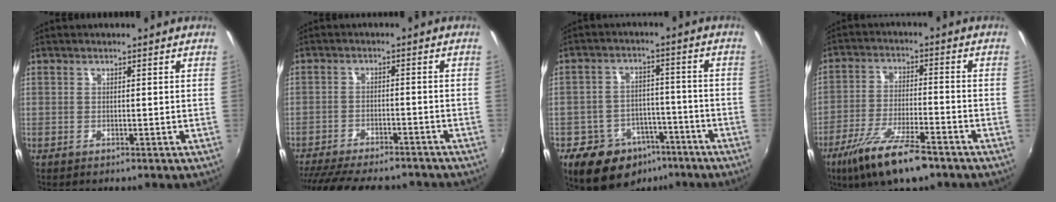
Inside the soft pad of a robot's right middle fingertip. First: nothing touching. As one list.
[{"total": 17.6, "force": [-14.9, 4.8, 7.9], "torque": [-0.165, -0.028, -0.219]}, {"total": 13.0, "force": [-8.3, 8.8, 4.8], "torque": [-0.111, 0.016, -0.109]}, {"total": 13.2, "force": [-9.0, 3.3, 9.1], "torque": [-0.194, -0.032, -0.162]}]